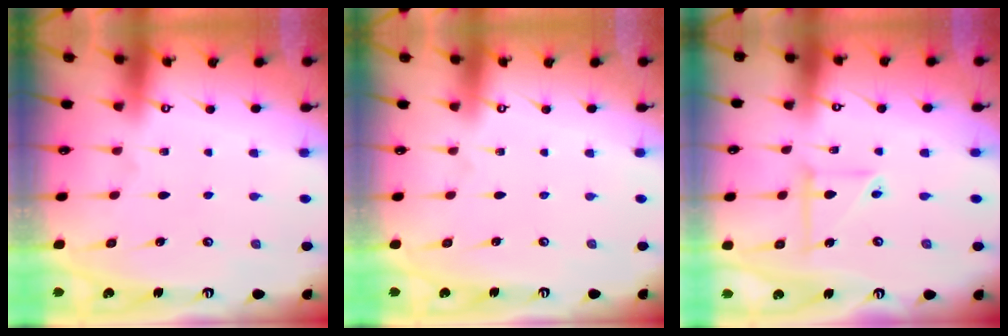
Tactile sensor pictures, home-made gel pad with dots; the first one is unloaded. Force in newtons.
{"total": 0.0}
{"total": 6.8, "press": 6.7, "slide": 1.3}